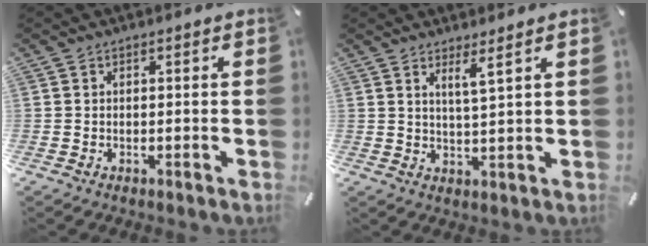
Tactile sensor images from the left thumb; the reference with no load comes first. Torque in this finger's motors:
{"motor_torque": [0.08, -0.19, 0.12, 0.14, 0.00]}